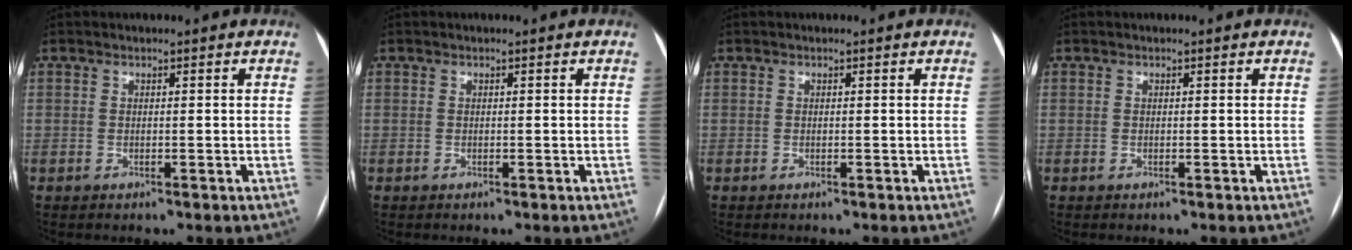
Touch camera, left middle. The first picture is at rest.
{"total": 0.0}
{"total": 0.0}
{"total": 0.0}